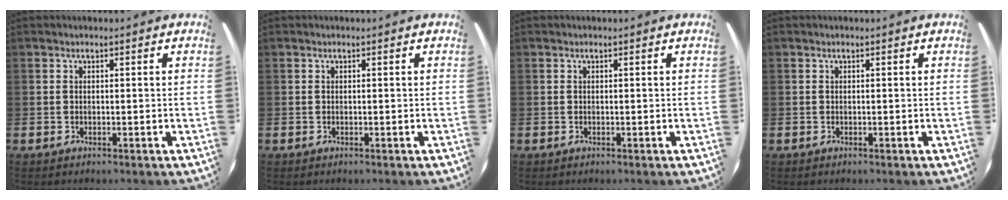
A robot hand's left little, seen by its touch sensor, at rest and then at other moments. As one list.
[{"total": 0.0}, {"total": 0.0}, {"total": 0.0}]